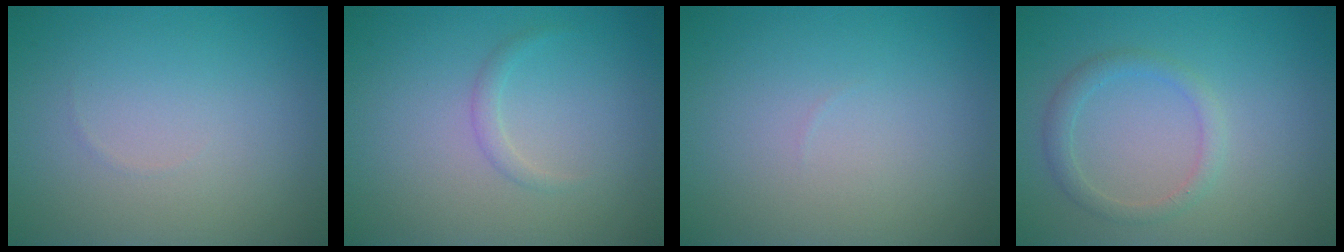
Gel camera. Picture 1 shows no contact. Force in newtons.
{"total": 0.9, "press": 0.9, "slide": 0.0}
{"total": 0.0}
{"total": 1.8, "press": 1.8, "slide": 0.2}